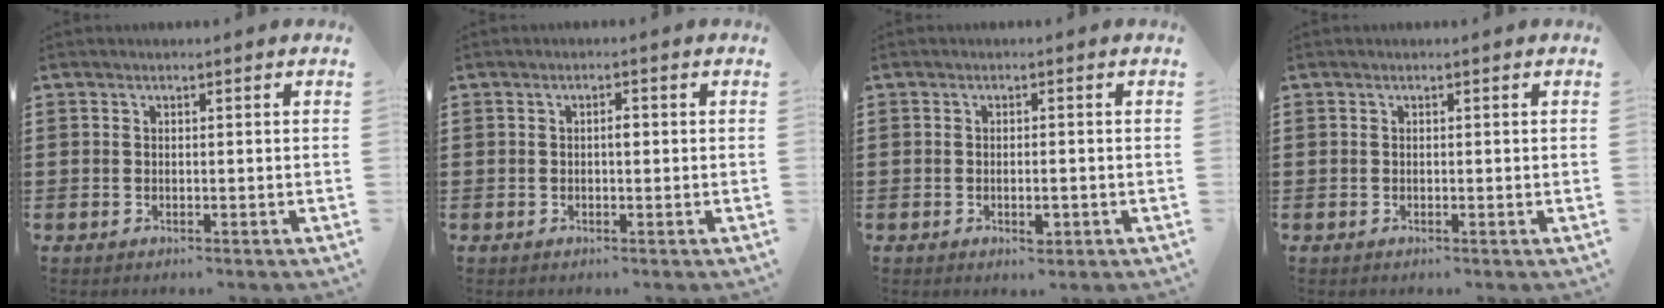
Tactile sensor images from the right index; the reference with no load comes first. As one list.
[{"total": 1.4, "force": [0.0, 0.5, 1.3], "torque": [-0.026, 0.003, -0.002]}, {"total": 2.3, "force": [-0.8, 0.8, 2.0], "torque": [-0.035, 0.000, -0.014]}, {"total": 0.0}]